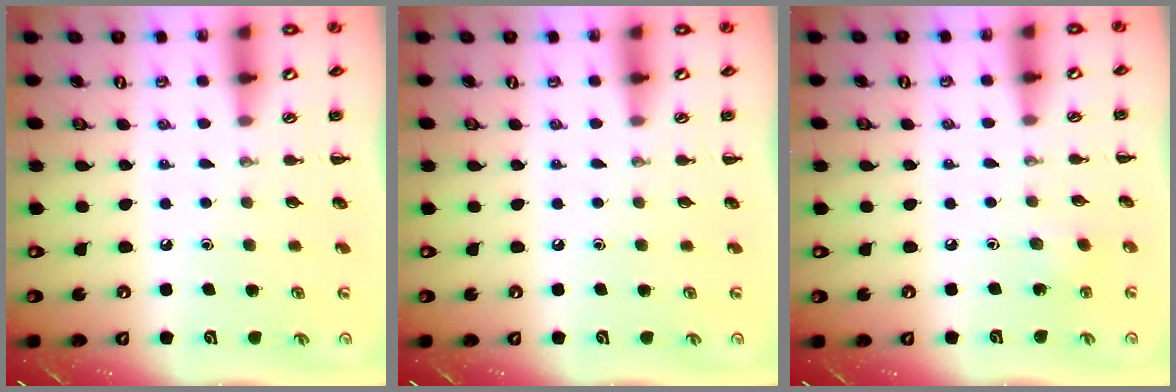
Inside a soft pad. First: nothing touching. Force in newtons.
{"total": 0.0}
{"total": 2.2, "press": 2.1, "slide": 0.7}